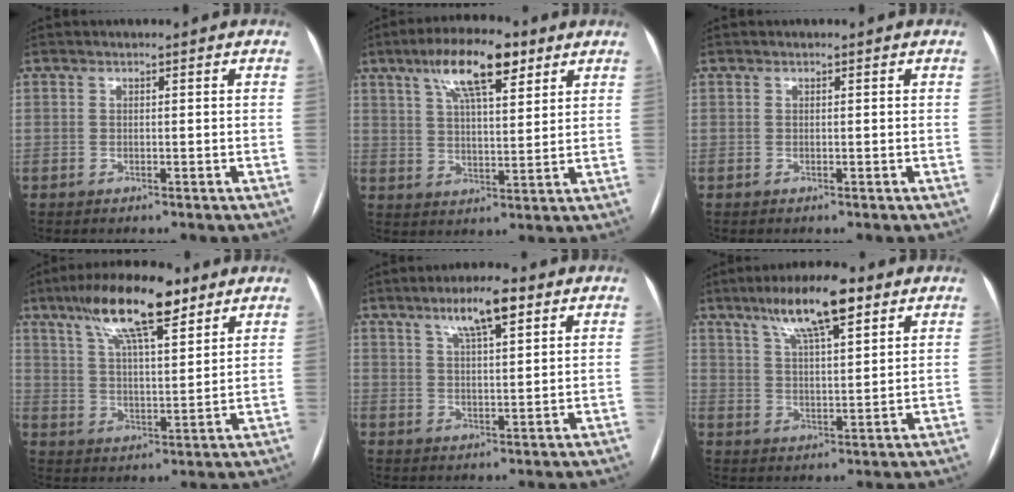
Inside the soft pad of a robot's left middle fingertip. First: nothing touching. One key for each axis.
{"total": 11.3, "fx": 6.5, "fy": 3.1, "fz": 8.7, "tx": -0.156, "ty": 0.018, "tz": 0.111}
{"total": 0.0}
{"total": 14.0, "fx": 9.0, "fy": 3.3, "fz": 10.3, "tx": -0.187, "ty": 0.021, "tz": 0.158}
{"total": 7.0, "fx": 4.2, "fy": 1.2, "fz": 5.5, "tx": -0.102, "ty": 0.009, "tz": 0.071}
{"total": 10.6, "fx": 6.7, "fy": 2.0, "fz": 8.0, "tx": -0.145, "ty": 0.013, "tz": 0.114}